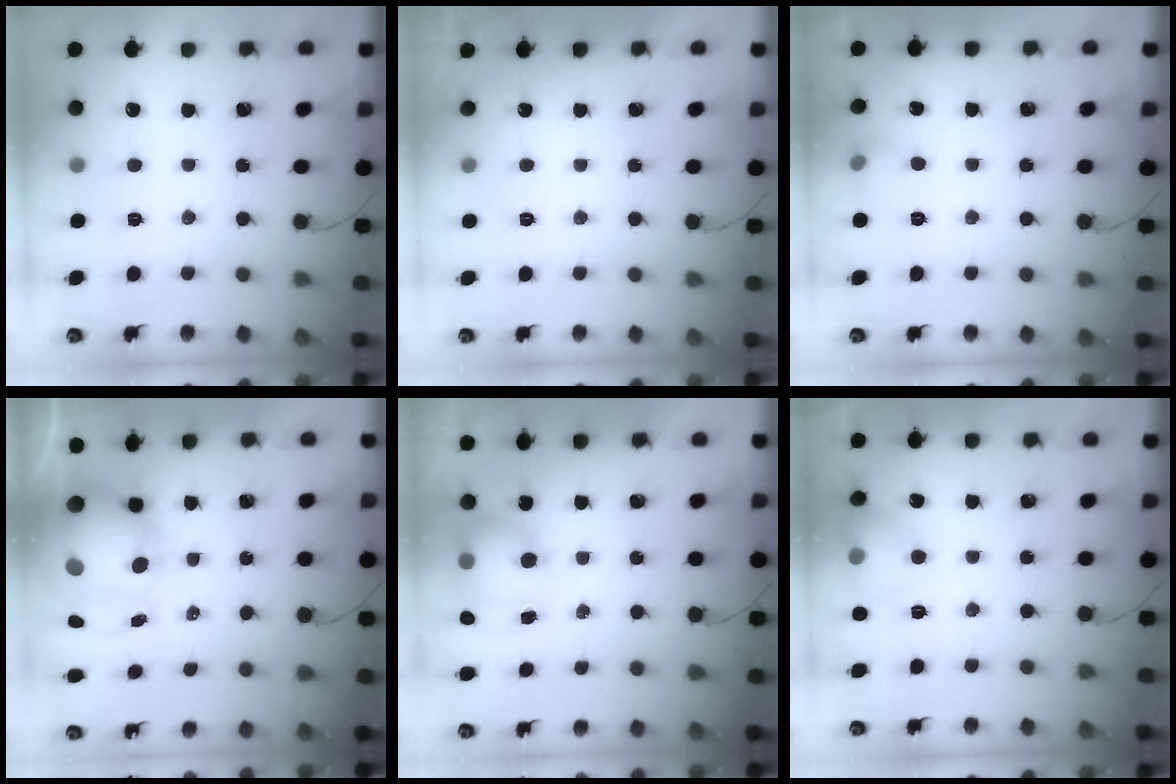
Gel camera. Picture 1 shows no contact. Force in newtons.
{"total": 0.0}
{"total": 5.8, "press": 5.6, "slide": 1.6}
{"total": 15.6, "press": 15.3, "slide": 3.2}
{"total": 7.8, "press": 7.6, "slide": 1.8}
{"total": 8.7, "press": 8.5, "slide": 1.4}